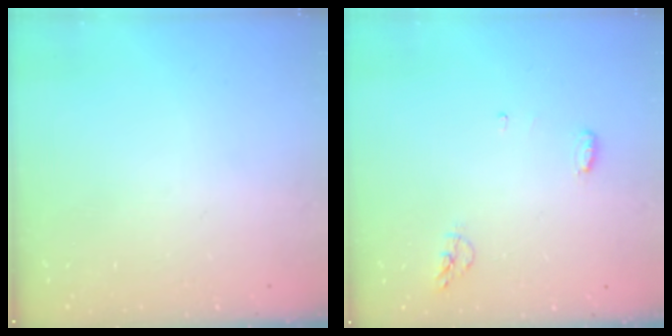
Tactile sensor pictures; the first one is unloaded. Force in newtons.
{"total": 4.8, "press": 4.7, "slide": 1.0}